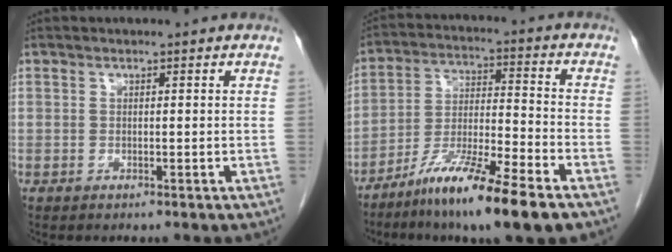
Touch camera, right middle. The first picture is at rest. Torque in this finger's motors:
{"motor_torque": [1.24, -0.89, 0.74, 0.19]}